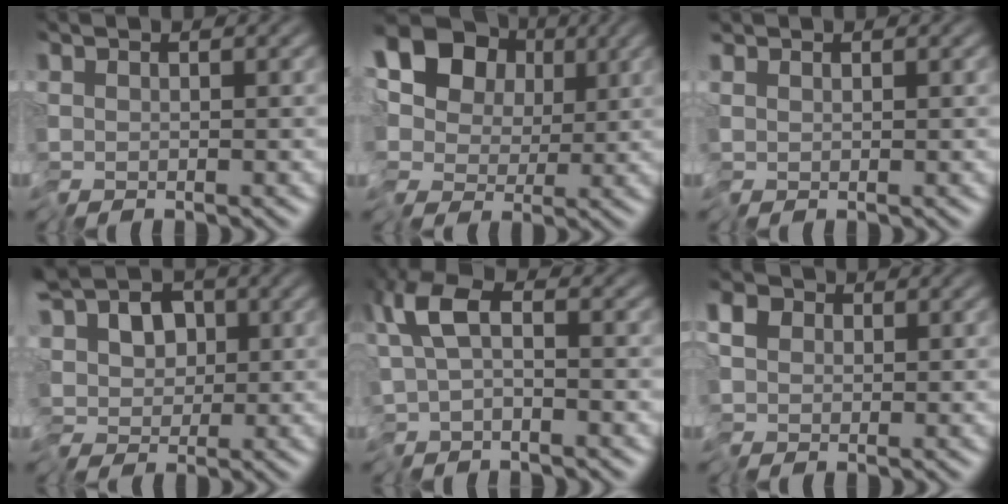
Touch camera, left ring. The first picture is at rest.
{"total": 15.3, "force": [1.3, 13.5, 7.1], "torque": [-0.144, 0.014, -0.011]}
{"total": 0.7, "force": [0.5, 0.4, 0.3], "torque": [-0.006, 0.003, 0.008]}
{"total": 6.1, "force": [-0.1, 4.2, 4.4], "torque": [-0.064, -0.002, -0.001]}
{"total": 4.4, "force": [-1.2, 2.1, 3.7], "torque": [-0.085, -0.004, -0.032]}
{"total": 4.6, "force": [0.5, 3.5, 2.8], "torque": [-0.052, 0.016, -0.007]}